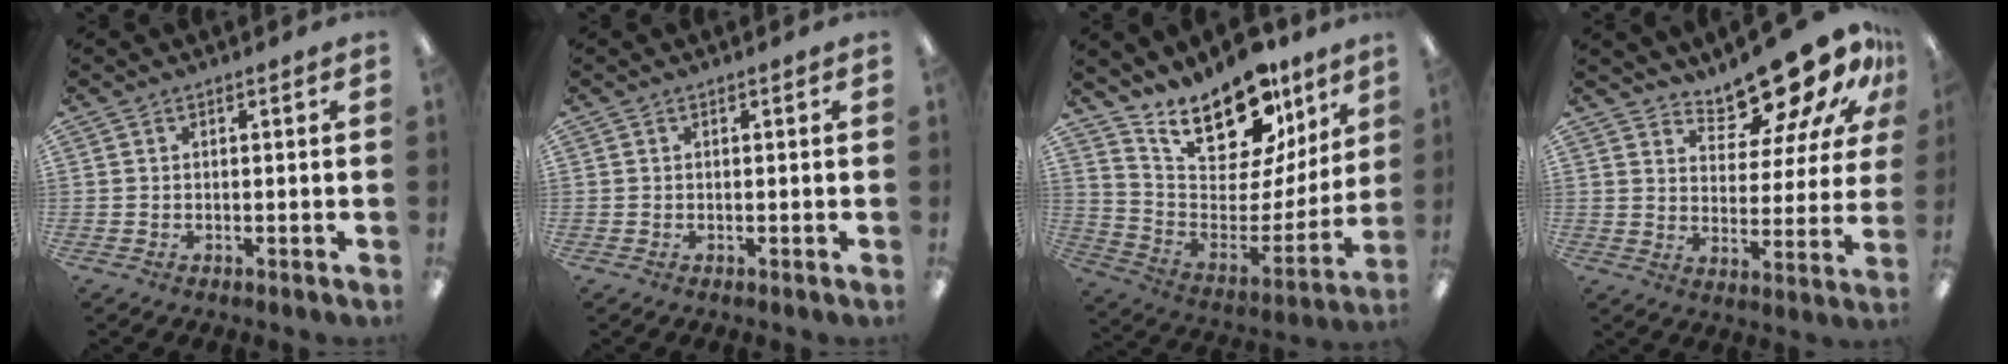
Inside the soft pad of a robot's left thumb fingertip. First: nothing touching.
{"total": 0.0}
{"total": 21.2, "force": [16.5, 9.2, 9.5], "torque": [-0.153, -0.122, 0.295]}
{"total": 16.2, "force": [13.8, 5.2, 6.8], "torque": [-0.104, -0.109, 0.236]}